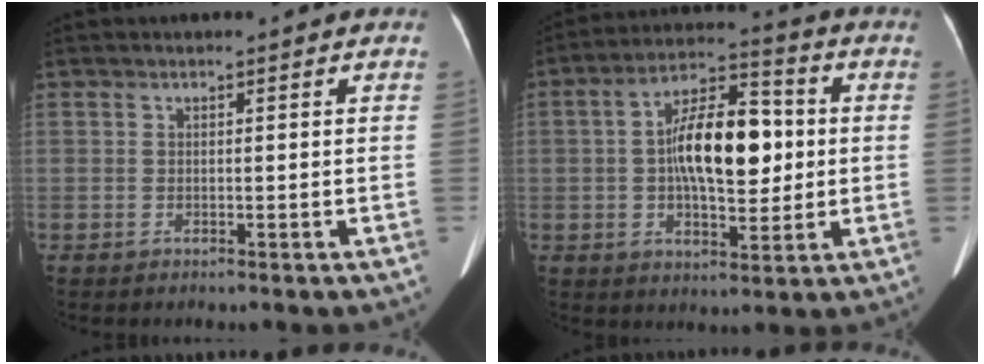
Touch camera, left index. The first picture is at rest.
{"total": 13.1, "force": [0.5, 5.5, 11.9], "torque": [-0.212, 0.026, 0.011]}